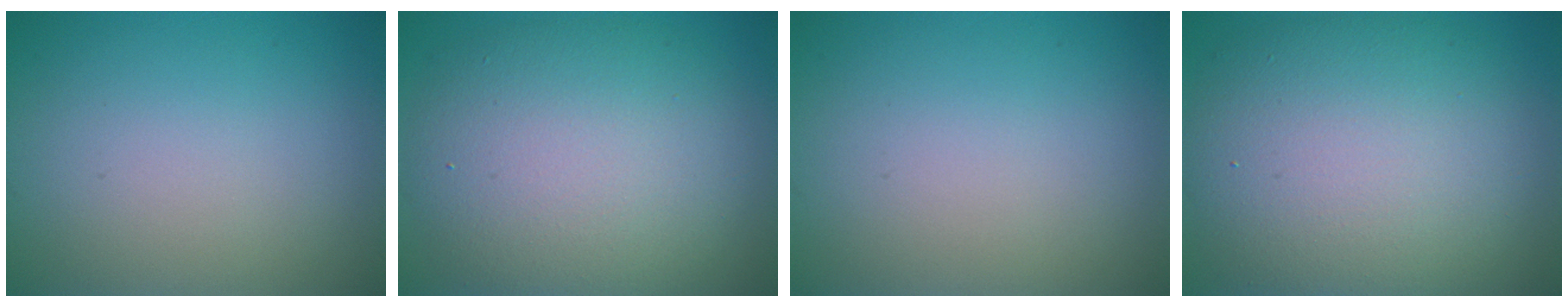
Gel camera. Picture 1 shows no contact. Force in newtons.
{"total": 9.9, "press": 9.9, "slide": 0.4}
{"total": 0.0}
{"total": 11.4, "press": 11.3, "slide": 1.1}